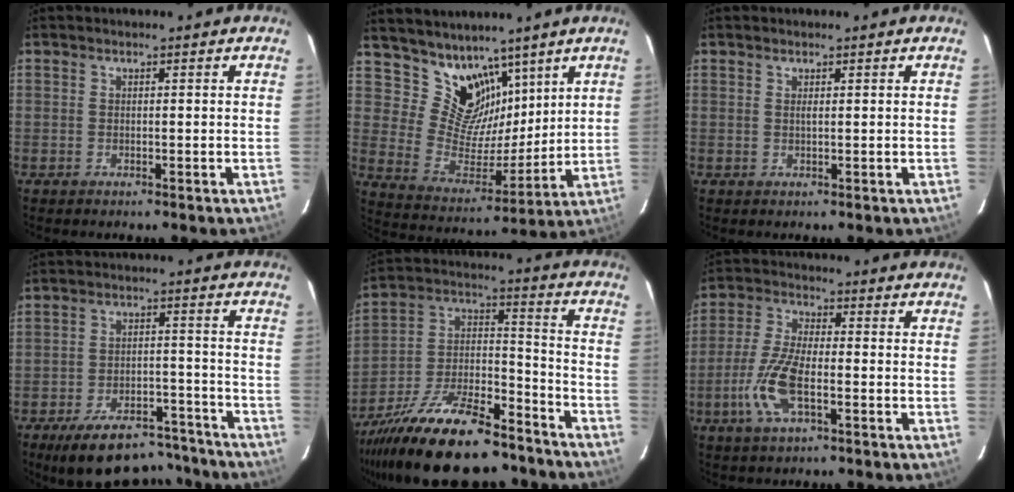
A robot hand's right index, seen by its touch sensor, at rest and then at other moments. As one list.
[{"total": 13.1, "force": [9.4, 7.9, 4.5], "torque": [-0.082, 0.002, 0.187]}, {"total": 0.6, "force": [0.2, 0.1, 0.5], "torque": [-0.011, 0.001, 0.005]}, {"total": 17.7, "force": [-14.9, 6.4, 7.2], "torque": [-0.138, 0.016, -0.195]}, {"total": 26.6, "force": [-19.7, 9.9, 15.0], "torque": [-0.285, -0.001, -0.306]}, {"total": 10.0, "force": [-3.6, 3.4, 8.7], "torque": [-0.193, -0.002, -0.073]}]